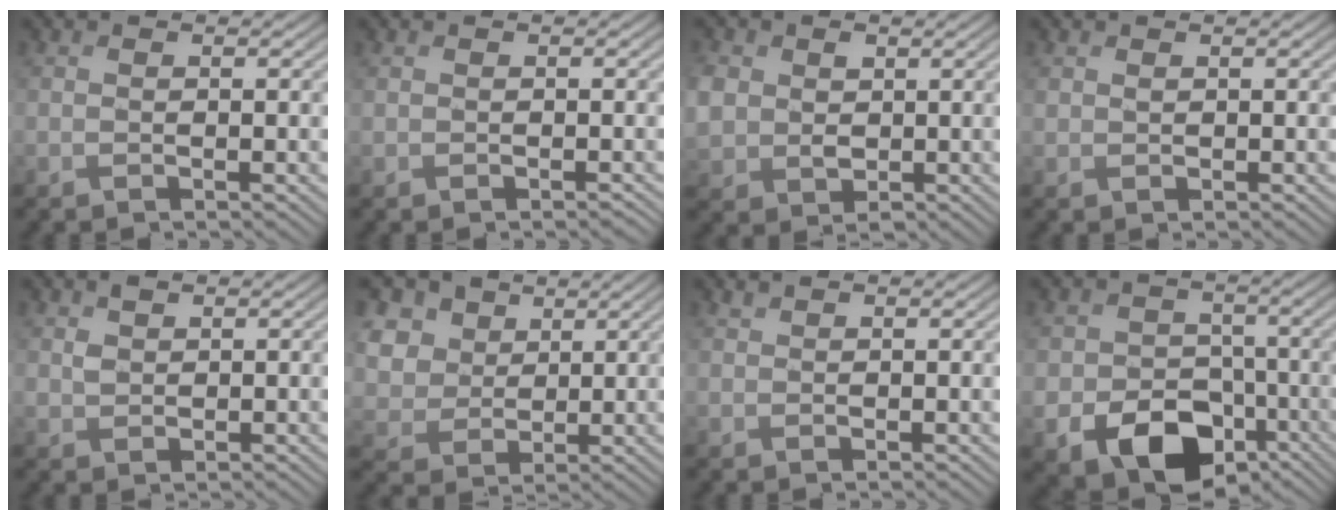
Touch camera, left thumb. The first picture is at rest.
{"total": 0.0}
{"total": 5.8, "force": [1.2, 4.8, 3.0], "torque": [-0.106, -0.004, 0.026]}
{"total": 0.9, "force": [0.6, 0.6, 0.4], "torque": [-0.012, -0.001, 0.016]}
{"total": 2.0, "force": [1.1, 1.4, 1.1], "torque": [-0.023, 0.001, 0.022]}
{"total": 8.9, "force": [4.0, 6.9, 3.8], "torque": [-0.153, 0.011, 0.090]}
{"total": 1.0, "force": [0.9, 0.4, 0.3], "torque": [-0.009, 0.001, 0.019]}
{"total": 11.9, "force": [-5.3, 8.6, 6.4], "torque": [-0.109, -0.040, -0.087]}